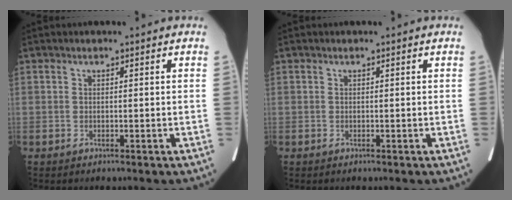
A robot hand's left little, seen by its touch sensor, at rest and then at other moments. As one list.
[{"total": 0.0}]